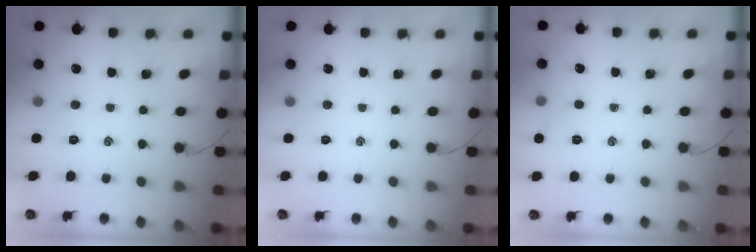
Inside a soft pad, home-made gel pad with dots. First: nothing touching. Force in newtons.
{"total": 0.0}
{"total": 3.4, "press": 3.2, "slide": 0.9}